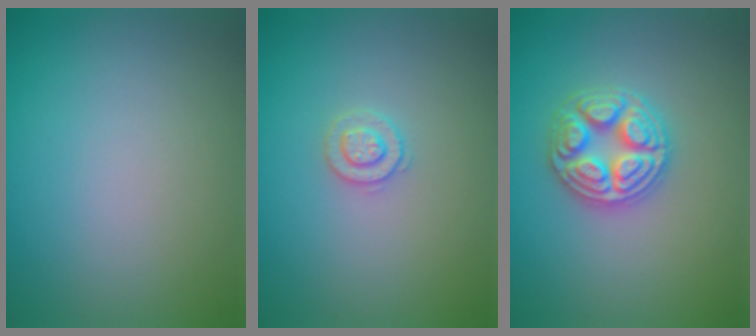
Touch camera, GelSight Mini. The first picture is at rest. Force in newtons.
{"total": 1.8, "press": 1.8, "slide": 0.4}
{"total": 4.9, "press": 4.9, "slide": 0.6}